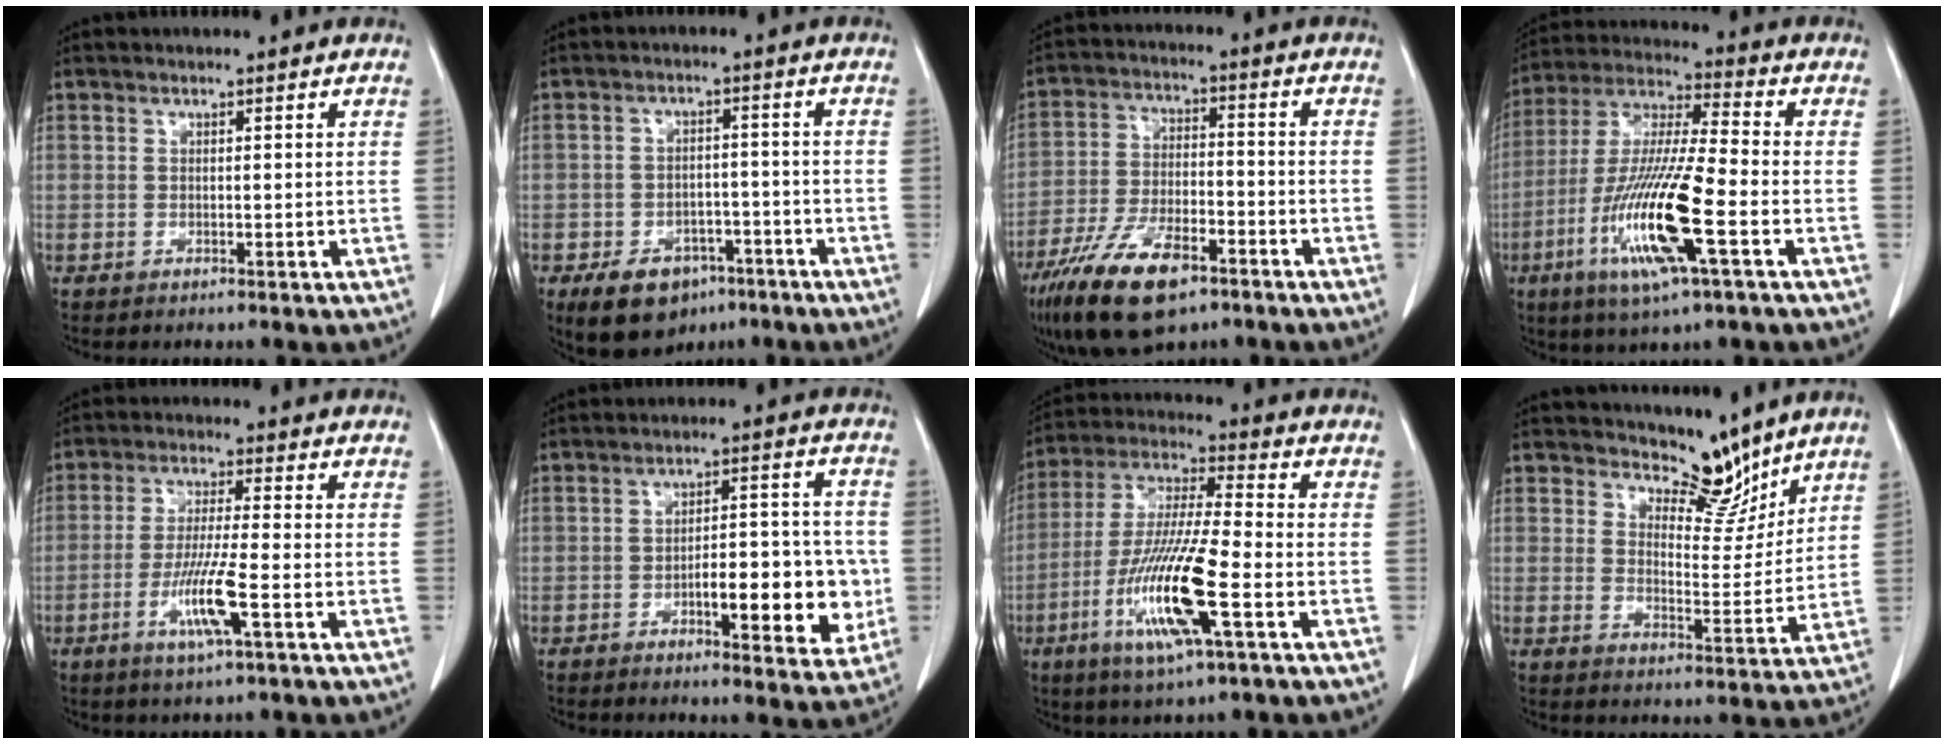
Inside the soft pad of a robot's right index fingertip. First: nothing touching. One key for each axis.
{"total": 9.7, "fx": -6.1, "fy": 5.9, "fz": 4.6, "tx": -0.076, "ty": 0.007, "tz": -0.089}
{"total": 14.0, "fx": -8.8, "fy": 4.9, "fz": 9.7, "tx": -0.188, "ty": -0.015, "tz": -0.157}
{"total": 16.7, "fx": -5.7, "fy": 1.1, "fz": 15.7, "tx": -0.322, "ty": -0.019, "tz": -0.110}
{"total": 8.1, "fx": -3.2, "fy": -0.1, "fz": 7.5, "tx": -0.146, "ty": -0.013, "tz": -0.062}
{"total": 12.1, "fx": -3.1, "fy": 3.8, "fz": 11.0, "tx": -0.145, "ty": 0.018, "tz": -0.040}
{"total": 15.3, "fx": -5.4, "fy": 0.9, "fz": 14.3, "tx": -0.292, "ty": -0.017, "tz": -0.104}
{"total": 7.3, "fx": 6.5, "fy": 2.6, "fz": 2.0, "tx": -0.020, "ty": -0.019, "tz": 0.103}